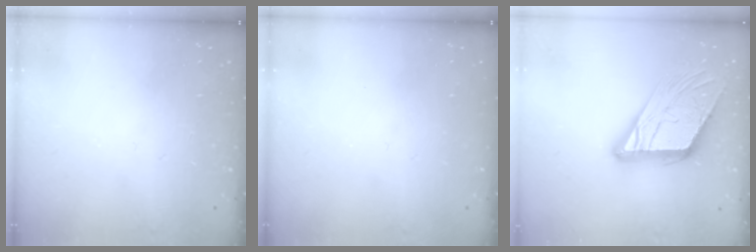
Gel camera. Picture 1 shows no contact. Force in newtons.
{"total": 0.0}
{"total": 15.7, "press": 15.6, "slide": 1.8}